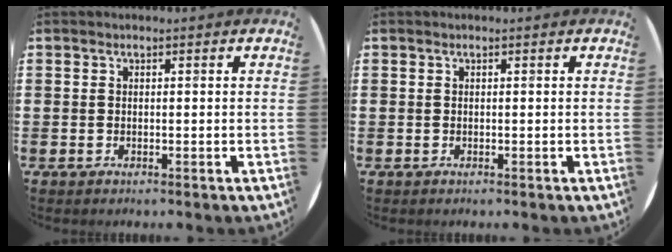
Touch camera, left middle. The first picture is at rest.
{"total": 0.0}